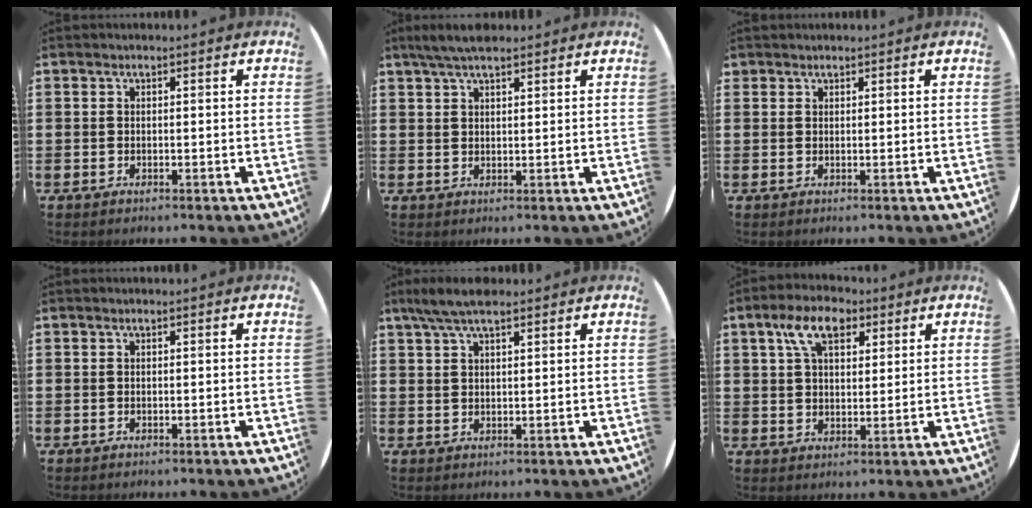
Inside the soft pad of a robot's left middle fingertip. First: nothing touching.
{"total": 3.7, "force": [3.0, 0.8, 1.9], "torque": [-0.044, 0.000, 0.055]}
{"total": 0.8, "force": [0.7, 0.3, -0.1], "torque": [0.002, 0.003, 0.014]}
{"total": 0.0}
{"total": 4.6, "force": [3.6, 1.1, 2.7], "torque": [-0.061, 0.001, 0.065]}
{"total": 7.1, "force": [4.0, 3.9, 4.3], "torque": [-0.084, 0.010, 0.070]}